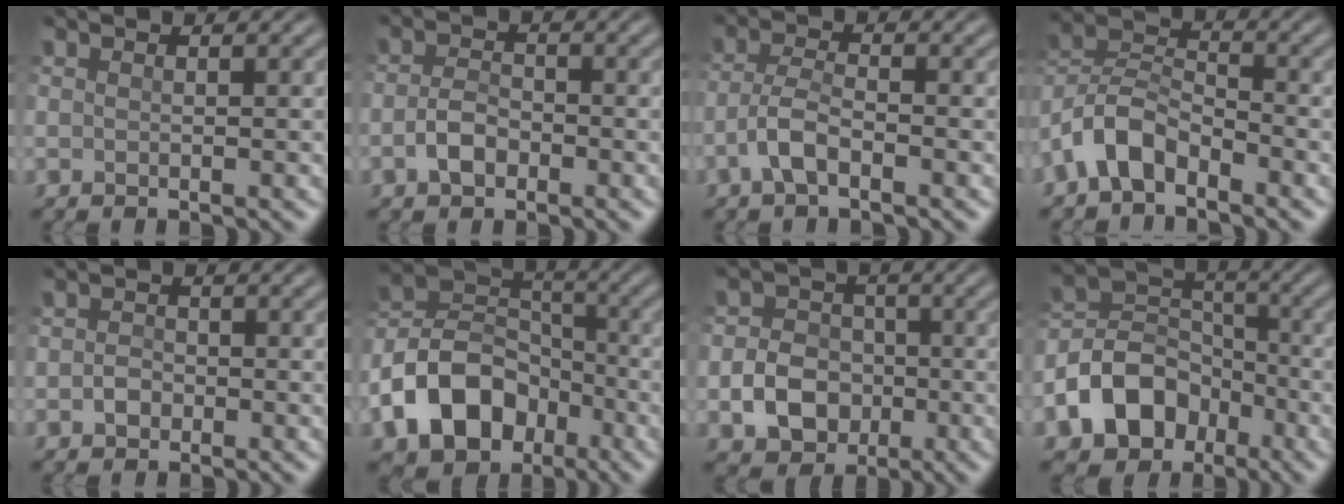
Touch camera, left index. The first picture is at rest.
{"total": 2.5, "force": [-1.0, 1.5, 1.7], "torque": [-0.034, 0.003, -0.025]}
{"total": 3.0, "force": [-1.5, 1.1, 2.3], "torque": [-0.052, 0.005, -0.039]}
{"total": 5.2, "force": [-3.4, 2.7, 2.9], "torque": [-0.059, 0.010, -0.080]}
{"total": 1.3, "force": [-0.5, 1.1, 0.6], "torque": [-0.009, 0.000, -0.012]}
{"total": 9.9, "force": [-4.5, 7.1, 5.2], "torque": [-0.095, 0.002, -0.096]}
{"total": 4.9, "force": [-1.4, 4.0, 2.4], "torque": [-0.036, 0.001, -0.027]}
{"total": 8.5, "force": [-4.1, 6.2, 4.1], "torque": [-0.070, 0.003, -0.088]}